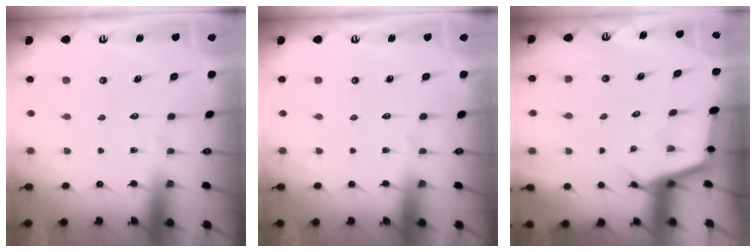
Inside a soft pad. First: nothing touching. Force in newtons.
{"total": 0.0}
{"total": 3.1, "press": 3.1, "slide": 0.2}